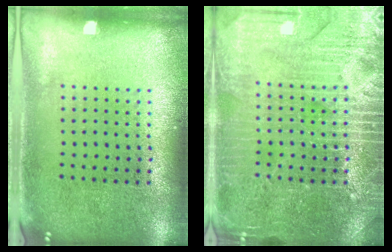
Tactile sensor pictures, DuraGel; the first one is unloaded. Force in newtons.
{"total": 4.0, "press": 4.0, "slide": 0.6}